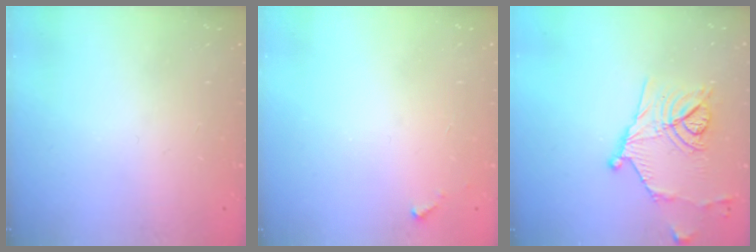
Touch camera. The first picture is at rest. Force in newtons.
{"total": 2.8, "press": 2.8, "slide": 0.1}
{"total": 14.8, "press": 14.6, "slide": 2.2}